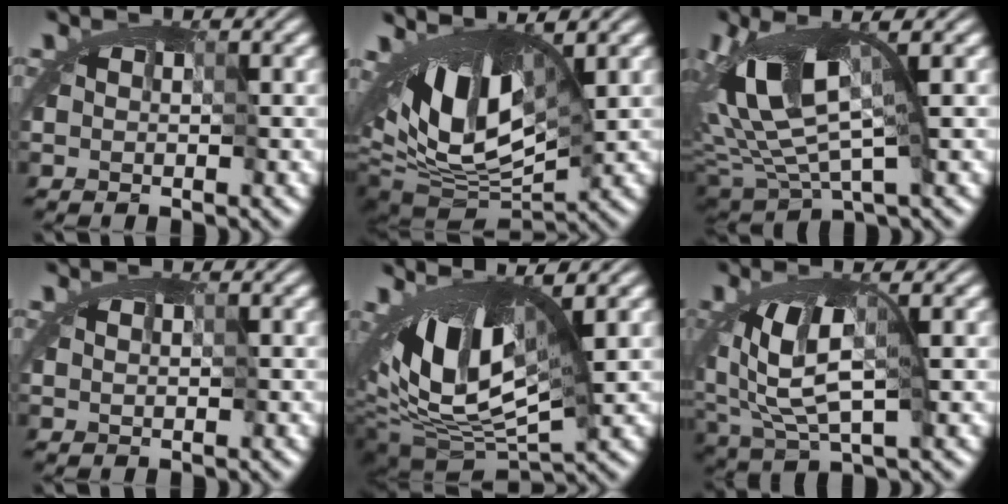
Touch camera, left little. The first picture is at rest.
{"total": 11.5, "force": [0.8, 4.6, 10.6], "torque": [-0.150, 0.000, 0.023]}
{"total": 7.5, "force": [-0.2, 2.8, 6.9], "torque": [-0.146, -0.005, -0.010]}
{"total": 0.0}
{"total": 10.2, "force": [1.8, 4.4, 9.1], "torque": [-0.152, 0.001, 0.032]}
{"total": 4.4, "force": [-0.4, 2.0, 3.9], "torque": [-0.083, -0.012, -0.008]}